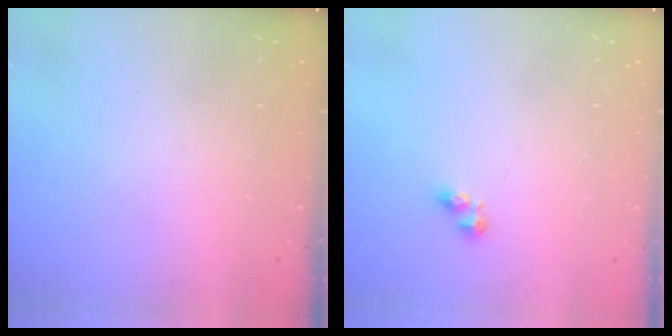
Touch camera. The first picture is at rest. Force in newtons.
{"total": 3.2, "press": 3.2, "slide": 0.4}